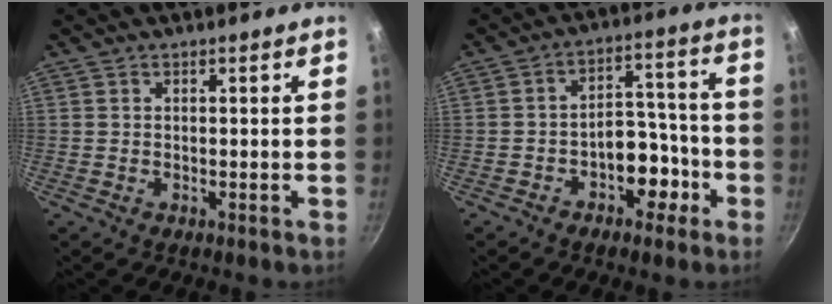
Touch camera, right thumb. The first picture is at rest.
{"total": 9.0, "force": [-4.2, 5.9, 5.4], "torque": [-0.028, 0.062, -0.053]}